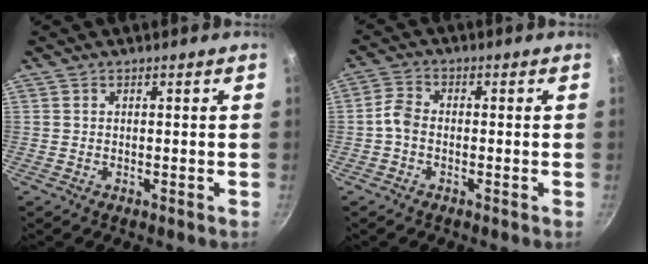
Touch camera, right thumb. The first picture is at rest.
{"total": 3.4, "force": [-1.2, 2.2, 2.2], "torque": [-0.052, 0.017, -0.035]}